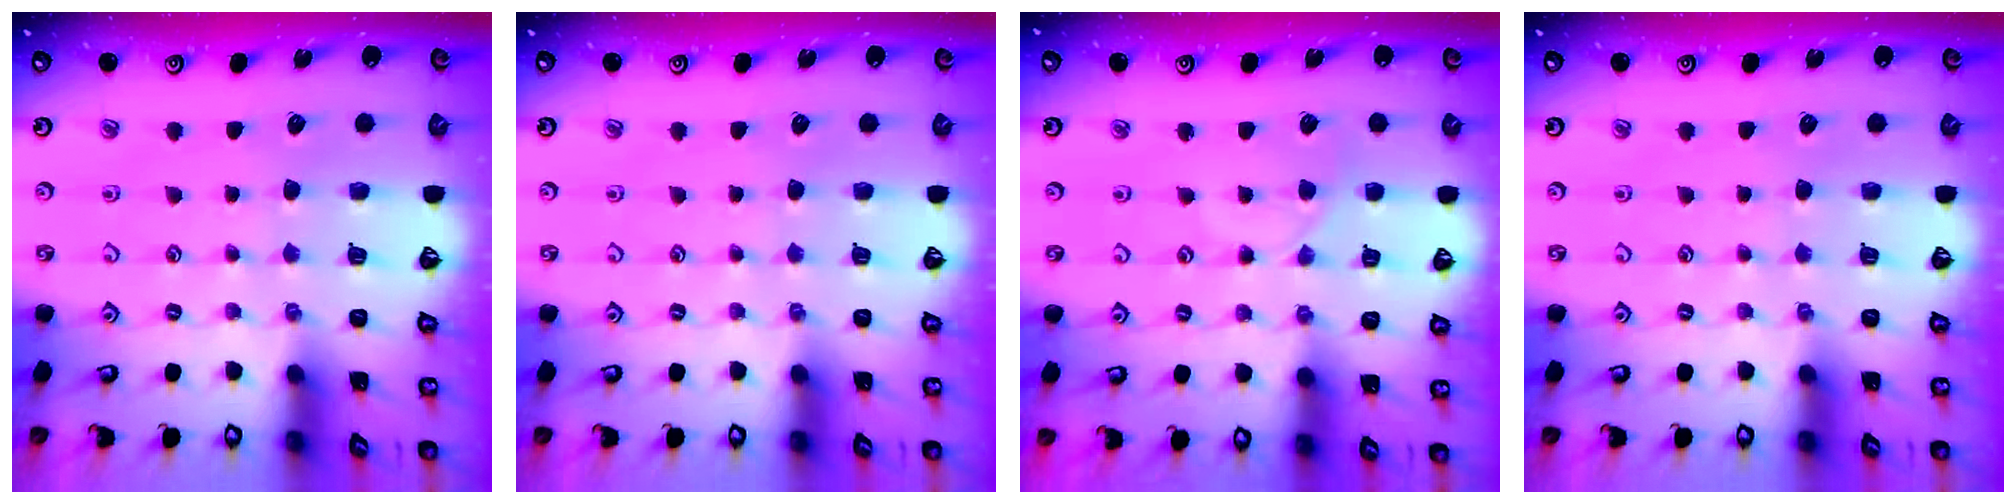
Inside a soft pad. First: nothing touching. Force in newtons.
{"total": 0.0}
{"total": 1.5, "press": 1.5, "slide": 0.4}
{"total": 0.0}